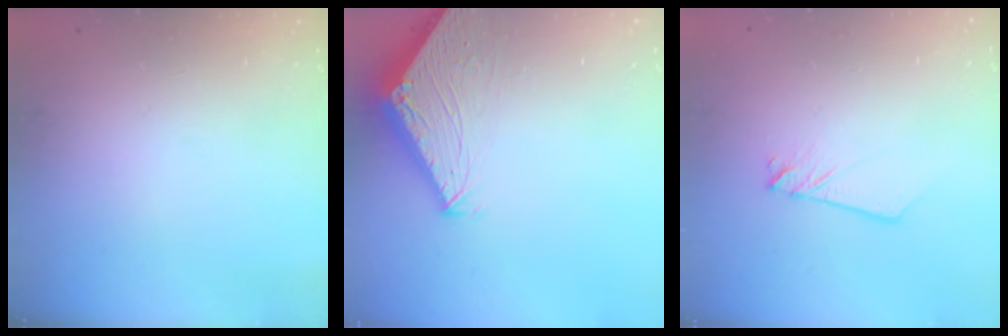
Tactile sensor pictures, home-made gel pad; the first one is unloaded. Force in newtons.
{"total": 4.7, "press": 4.7, "slide": 0.1}
{"total": 2.4, "press": 2.4, "slide": 0.2}